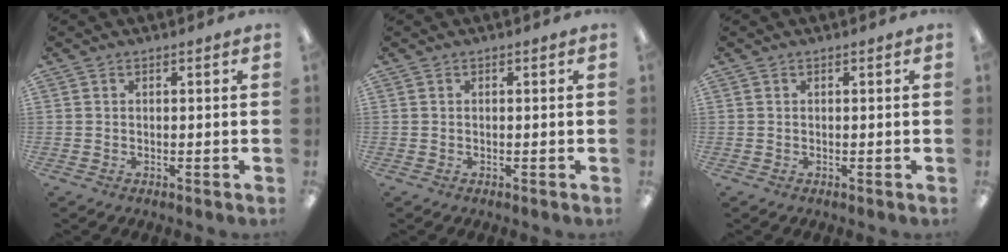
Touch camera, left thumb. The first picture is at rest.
{"total": 0.0}
{"total": 0.0}